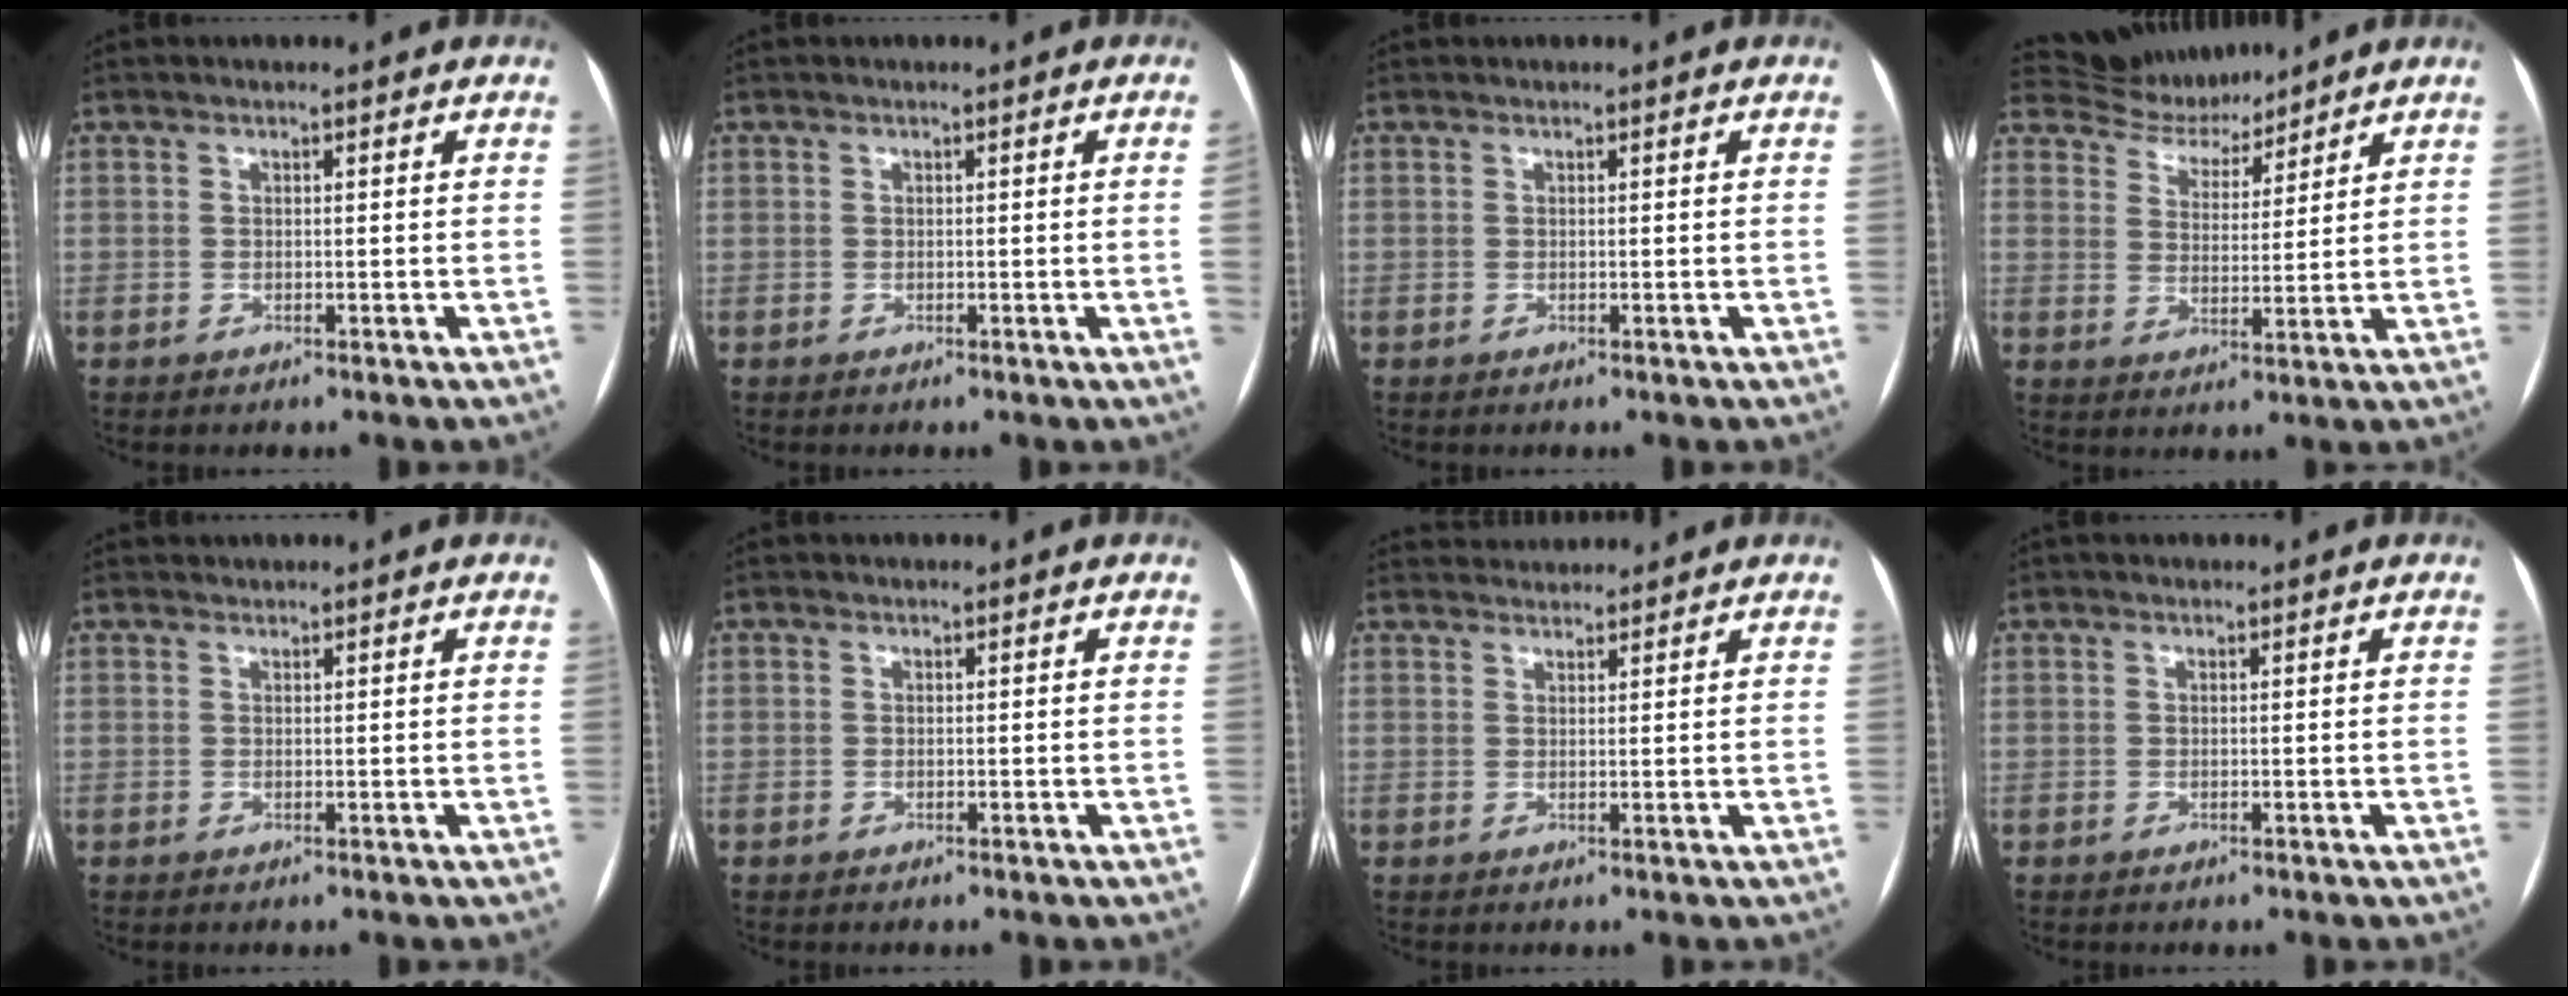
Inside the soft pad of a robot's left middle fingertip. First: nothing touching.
{"total": 1.2, "force": [-0.2, -0.5, 1.1], "torque": [-0.011, 0.000, -0.004]}
{"total": 0.0}
{"total": 8.3, "force": [8.0, 2.3, 0.2], "torque": [-0.007, 0.010, 0.142]}
{"total": 0.6, "force": [0.5, 0.1, -0.1], "torque": [0.000, 0.010, 0.012]}
{"total": 0.0}
{"total": 3.7, "force": [3.6, 0.6, 0.0], "torque": [-0.003, 0.029, 0.060]}
{"total": 0.0}